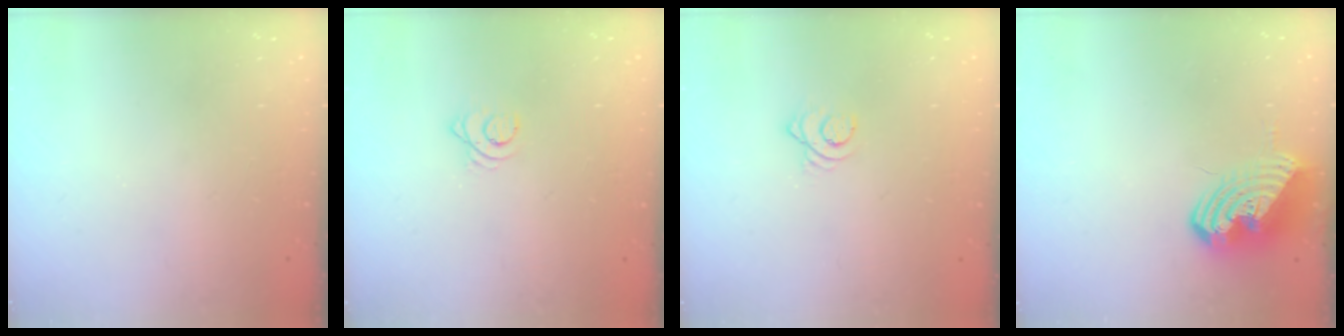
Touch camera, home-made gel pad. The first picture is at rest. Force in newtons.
{"total": 2.4, "press": 2.4, "slide": 0.2}
{"total": 2.5, "press": 2.5, "slide": 0.3}
{"total": 11.2, "press": 11.1, "slide": 1.7}